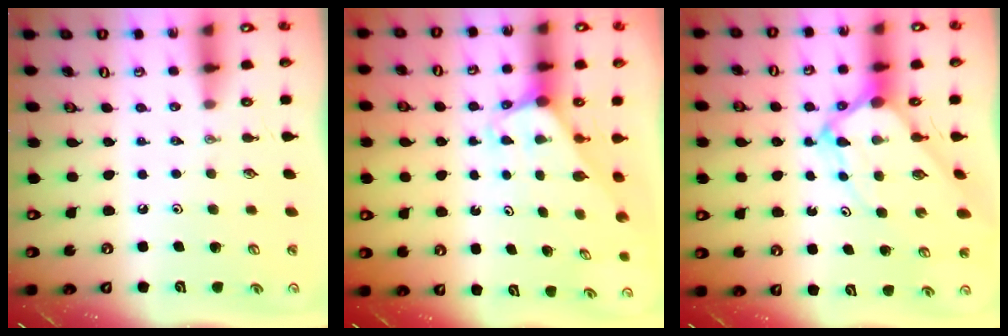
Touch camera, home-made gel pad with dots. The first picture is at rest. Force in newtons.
{"total": 2.1, "press": 2.1, "slide": 0.1}
{"total": 6.9, "press": 6.9, "slide": 0.6}